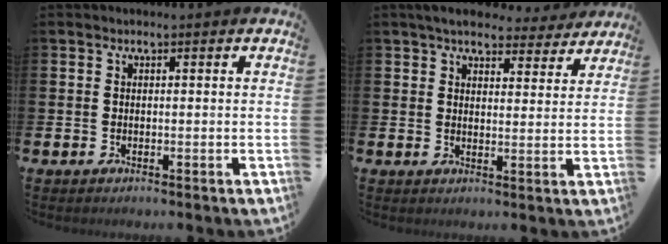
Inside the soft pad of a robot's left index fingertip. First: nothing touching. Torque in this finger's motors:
{"motor_torque": [1.07, -1.07, 0.32, 0.06]}